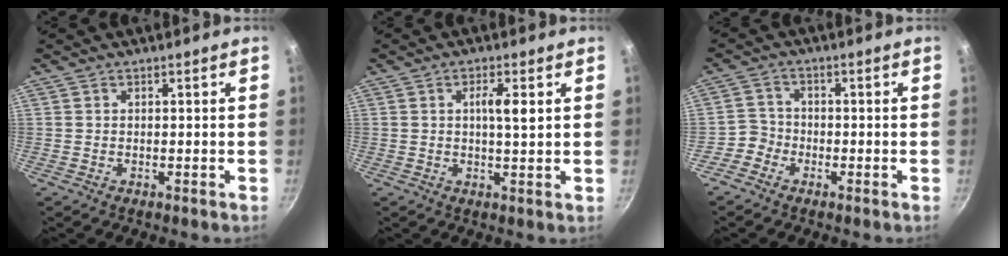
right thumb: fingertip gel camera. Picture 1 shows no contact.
{"total": 4.4, "force": [1.0, 1.0, 4.2], "torque": [-0.063, -0.004, 0.013]}
{"total": 3.4, "force": [-2.2, 2.6, 0.3], "torque": [0.011, 0.028, -0.048]}